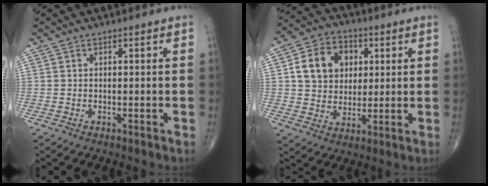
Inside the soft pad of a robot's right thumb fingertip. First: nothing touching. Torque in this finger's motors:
{"motor_torque": [1.43, 1.73, 0.41, -0.23, 0.09]}